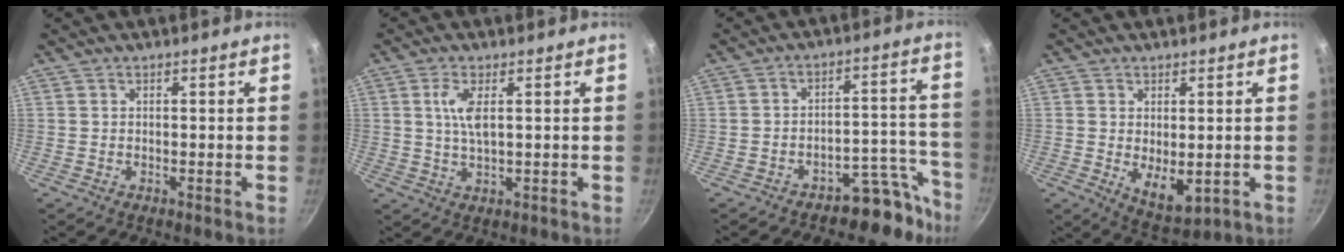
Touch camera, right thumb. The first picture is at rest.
{"total": 4.8, "force": [1.0, 1.6, 4.4], "torque": [-0.095, 0.000, 0.021]}
{"total": 9.8, "force": [-7.7, 5.0, 3.3], "torque": [0.035, 0.098, -0.107]}
{"total": 6.9, "force": [-0.2, 3.7, 5.8], "torque": [-0.078, -0.022, 0.012]}